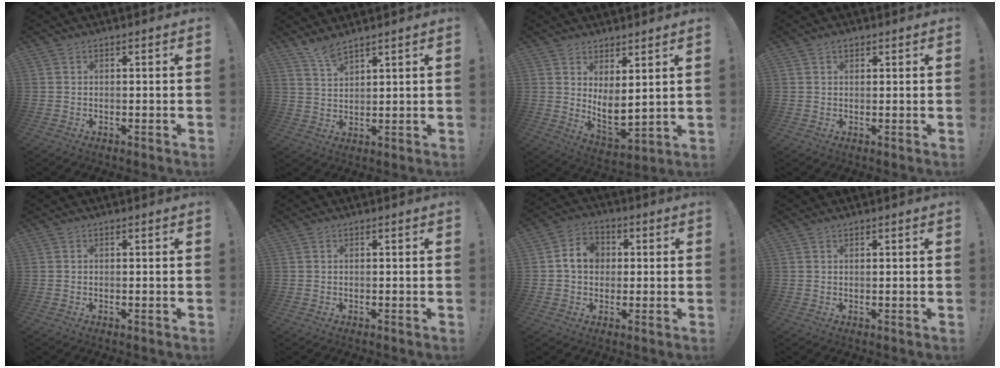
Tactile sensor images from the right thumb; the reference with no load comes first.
{"total": 4.6, "force": [4.0, 0.8, 2.1], "torque": [-0.051, -0.025, 0.074]}
{"total": 6.8, "force": [3.6, 2.7, 5.1], "torque": [-0.074, -0.048, 0.074]}
{"total": 1.5, "force": [0.9, 0.9, 0.7], "torque": [-0.013, 0.002, 0.016]}
{"total": 0.0}
{"total": 0.0}
{"total": 8.5, "force": [1.0, 7.2, 4.3], "torque": [-0.067, 0.014, 0.024]}
{"total": 0.5, "force": [0.5, 0.0, 0.2], "torque": [-0.005, 0.000, 0.010]}